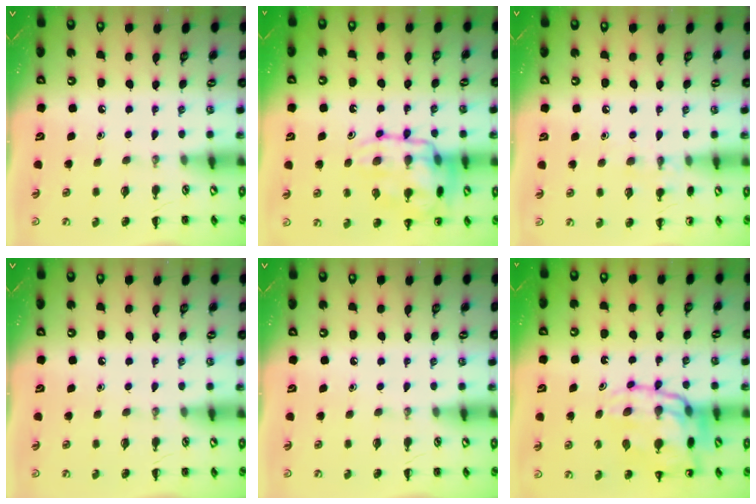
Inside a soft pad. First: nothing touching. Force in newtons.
{"total": 17.2, "press": 17.1, "slide": 1.5}
{"total": 6.7, "press": 6.6, "slide": 1.6}
{"total": 0.0}
{"total": 0.0}
{"total": 17.5, "press": 17.3, "slide": 2.9}